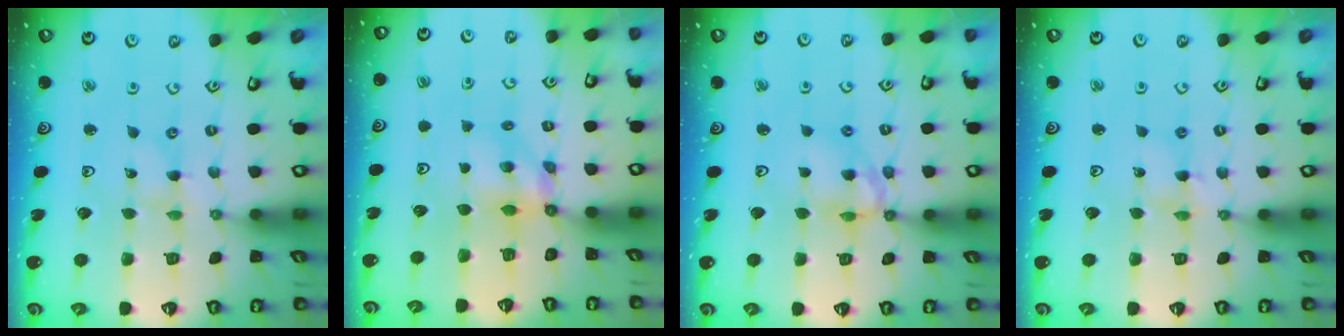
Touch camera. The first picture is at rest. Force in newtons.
{"total": 5.1, "press": 5.1, "slide": 0.4}
{"total": 10.7, "press": 10.6, "slide": 1.0}
{"total": 2.6, "press": 2.6, "slide": 0.3}